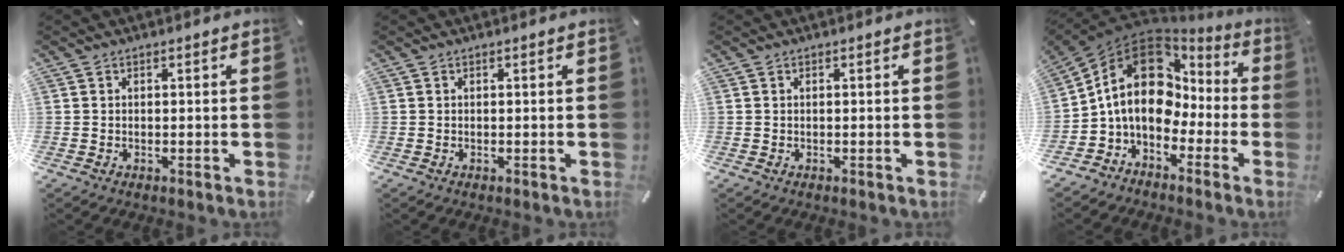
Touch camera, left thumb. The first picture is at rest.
{"total": 0.0}
{"total": 0.0}
{"total": 15.8, "force": [1.1, 12.5, 9.7], "torque": [-0.197, 0.000, 0.015]}